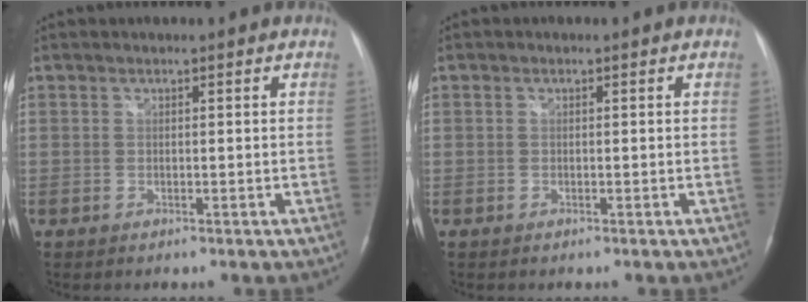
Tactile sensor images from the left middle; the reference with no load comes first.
{"total": 0.0}